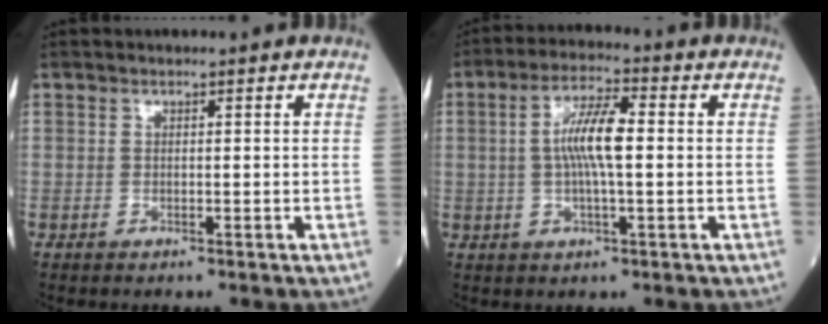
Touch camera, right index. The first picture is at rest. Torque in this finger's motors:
{"motor_torque": [0.88, 0.56, 0.66, 0.19]}